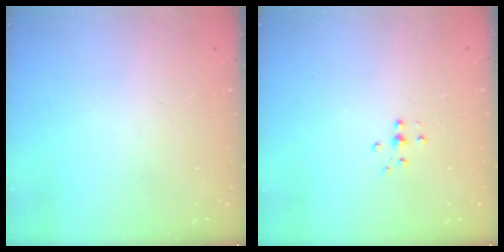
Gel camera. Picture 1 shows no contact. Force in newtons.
{"total": 4.4, "press": 4.3, "slide": 0.7}